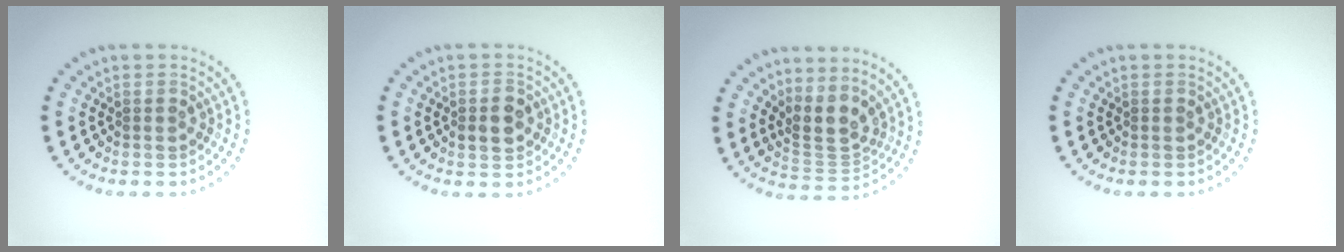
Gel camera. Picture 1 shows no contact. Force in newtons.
{"total": 2.7, "press": 2.7, "slide": 0.2}
{"total": 3.0, "press": 2.3, "slide": 1.9}
{"total": 0.0}